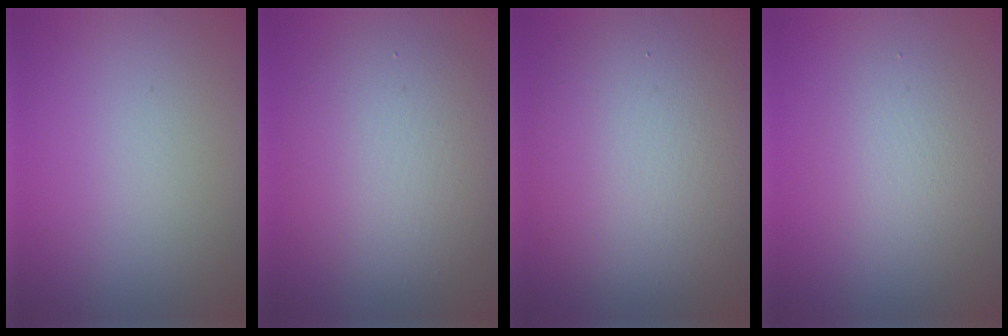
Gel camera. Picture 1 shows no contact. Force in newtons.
{"total": 6.6, "press": 6.6, "slide": 0.4}
{"total": 10.8, "press": 10.8, "slide": 0.4}
{"total": 2.9, "press": 2.9, "slide": 0.3}